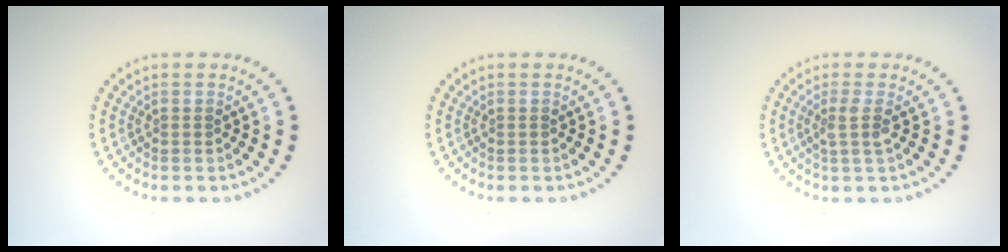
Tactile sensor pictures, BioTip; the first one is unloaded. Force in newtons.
{"total": 0.0}
{"total": 1.5, "press": 1.1, "slide": 1.0}